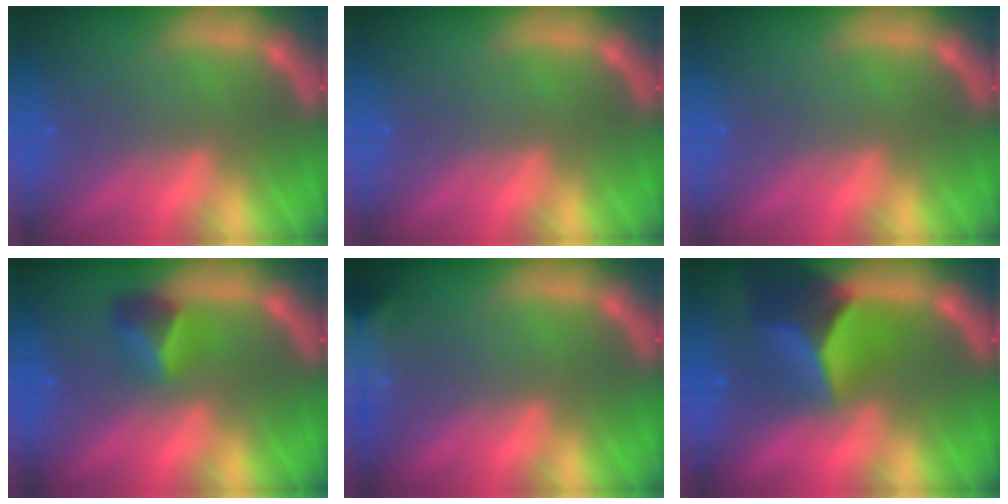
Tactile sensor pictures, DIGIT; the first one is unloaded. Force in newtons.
{"total": 0.0}
{"total": 0.0}
{"total": 2.9}
{"total": 9.5}
{"total": 8.4}